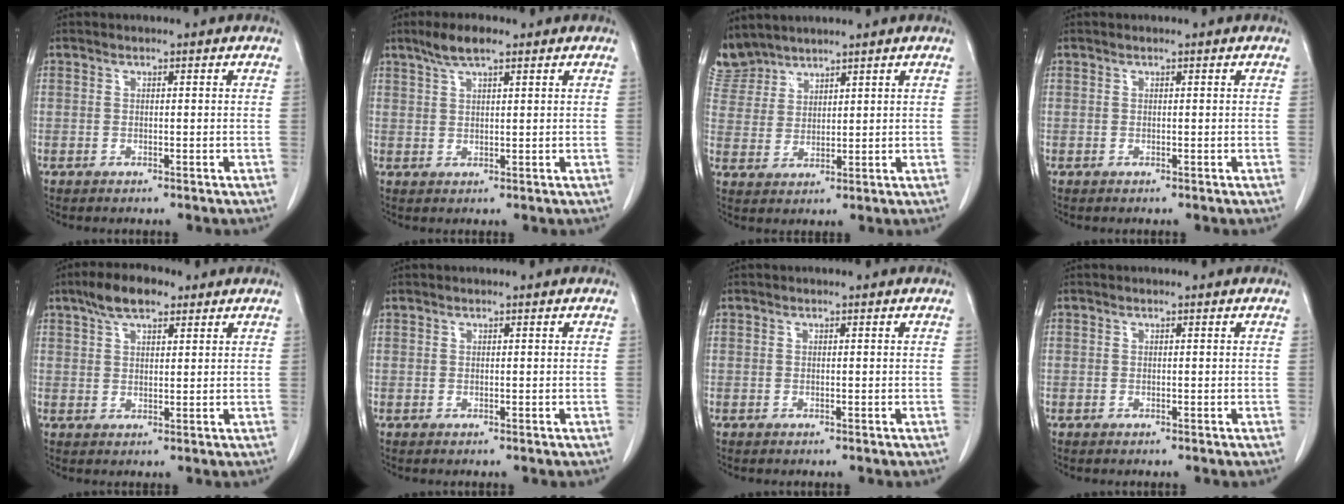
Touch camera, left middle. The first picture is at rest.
{"total": 4.5, "force": [3.1, 0.8, 3.1], "torque": [-0.067, 0.011, 0.059]}
{"total": 5.9, "force": [5.7, 1.5, -0.2], "torque": [-0.003, 0.006, 0.127]}
{"total": 0.0}
{"total": 6.4, "force": [4.2, 2.5, 4.1], "torque": [-0.080, 0.017, 0.074]}
{"total": 0.0}
{"total": 0.0}
{"total": 0.0}